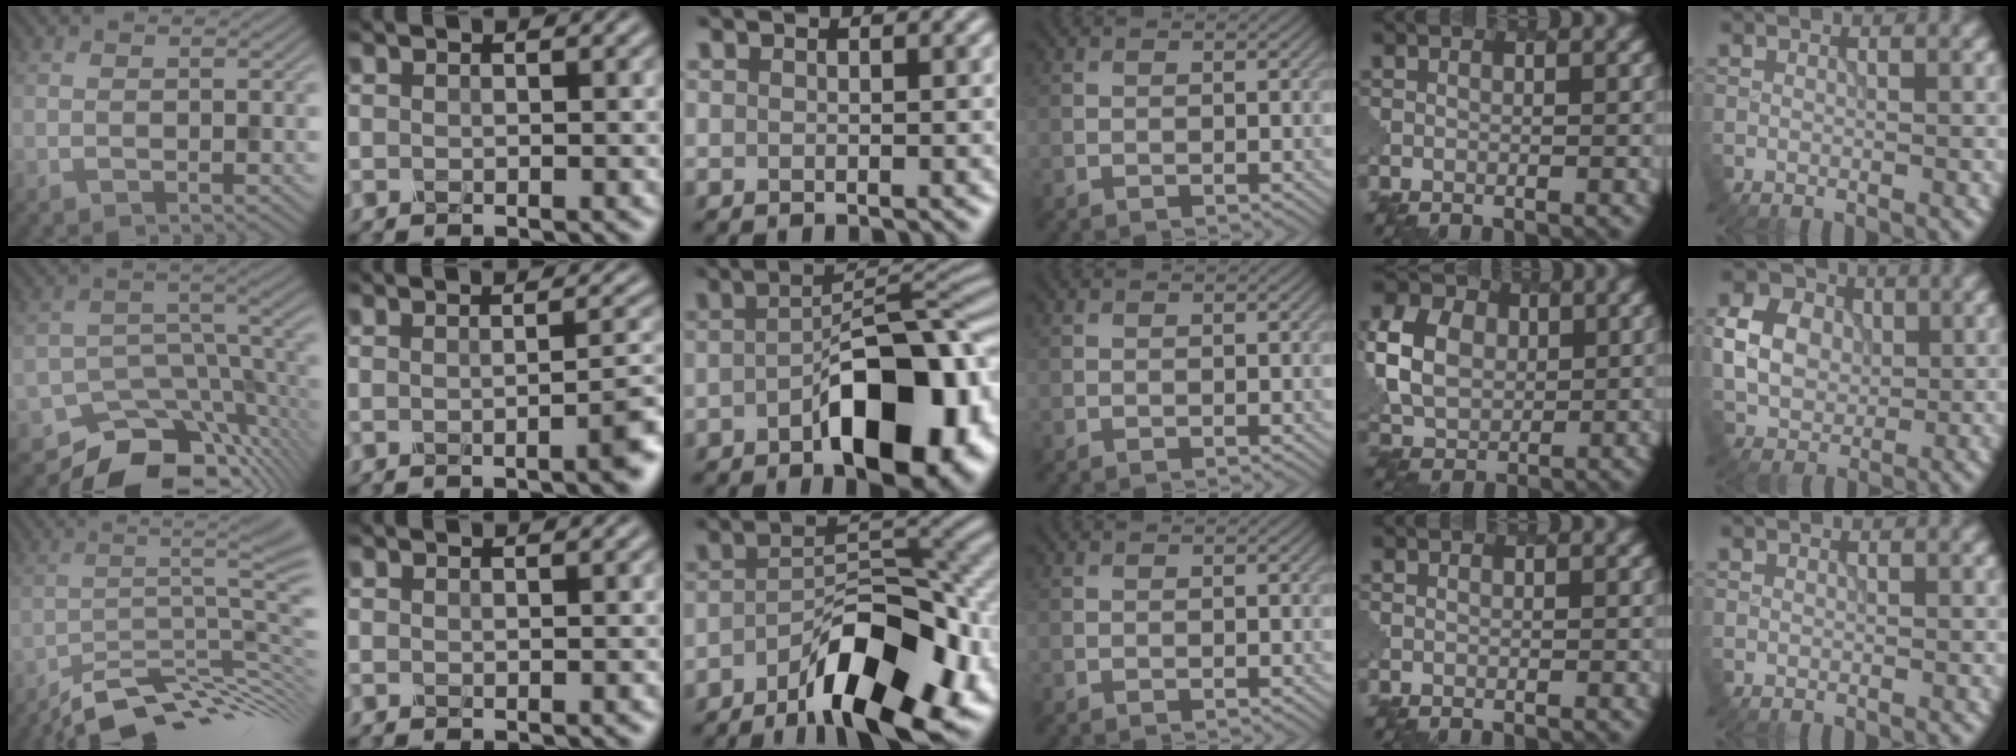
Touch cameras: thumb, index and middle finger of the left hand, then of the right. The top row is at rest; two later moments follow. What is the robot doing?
{"motion": "dispense", "object": "glue stick"}